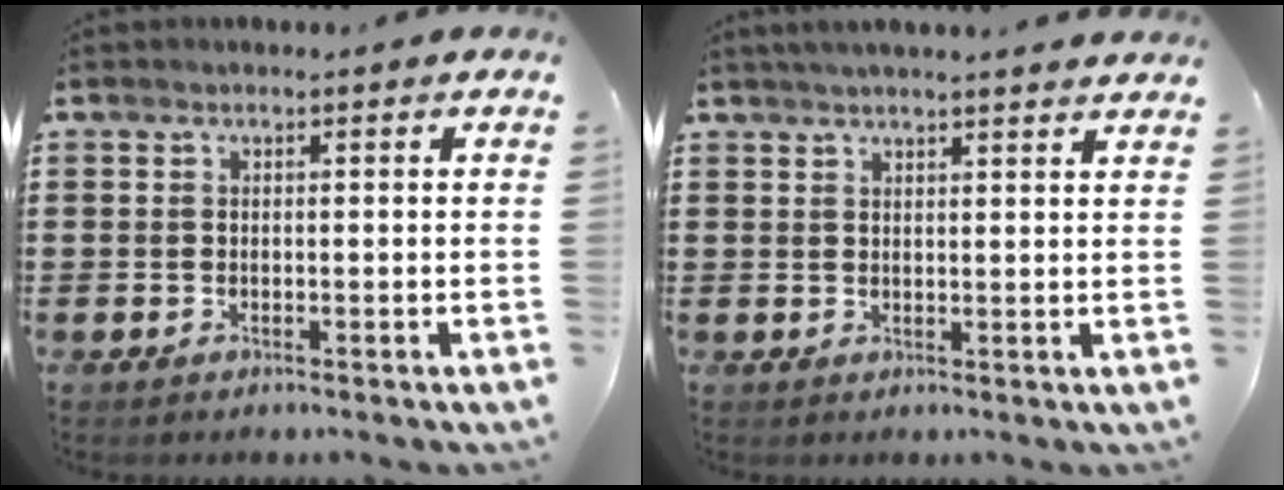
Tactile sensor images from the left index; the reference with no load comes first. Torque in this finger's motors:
{"motor_torque": [1.07, -1.07, 0.41, 0.10]}